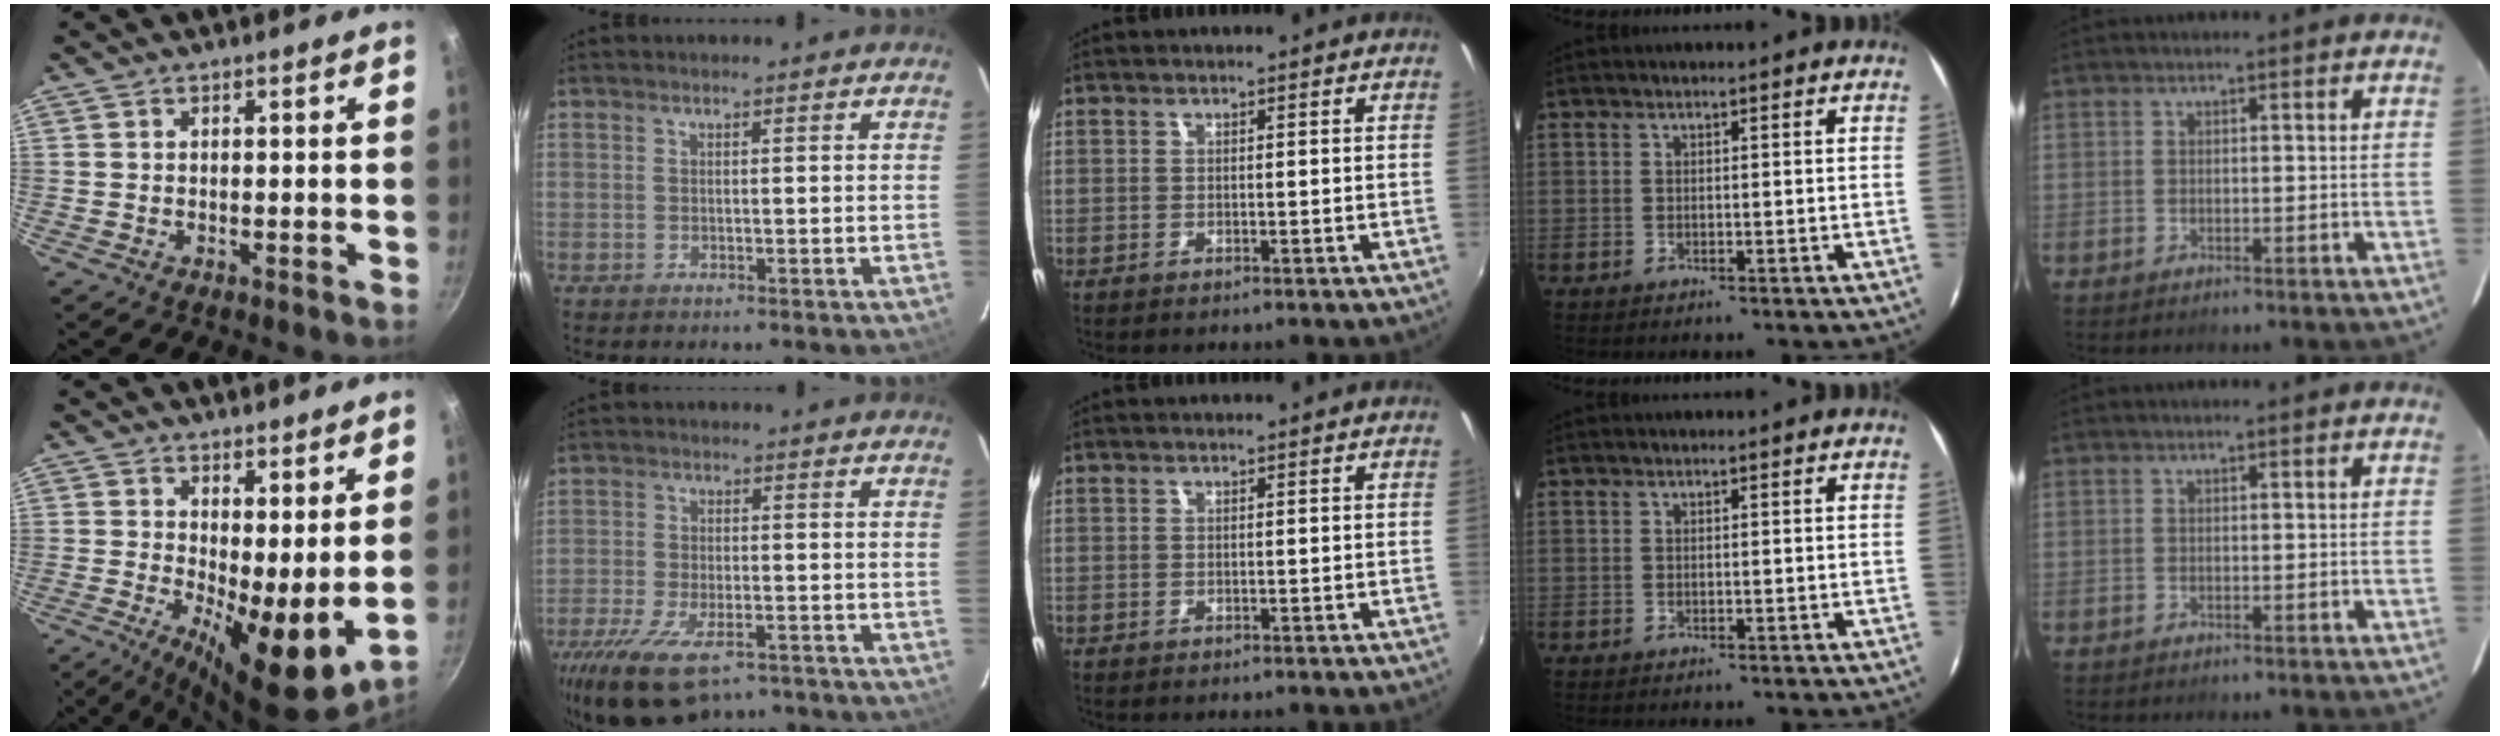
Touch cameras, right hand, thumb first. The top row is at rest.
{"thumb": {"total": 12.5, "force": [1.6, 4.7, 11.5], "torque": [-0.158, -0.031, 0.028]}, "index": {"total": 14.9, "force": [-9.8, 6.4, 9.1], "torque": [-0.199, -0.036, -0.161]}}